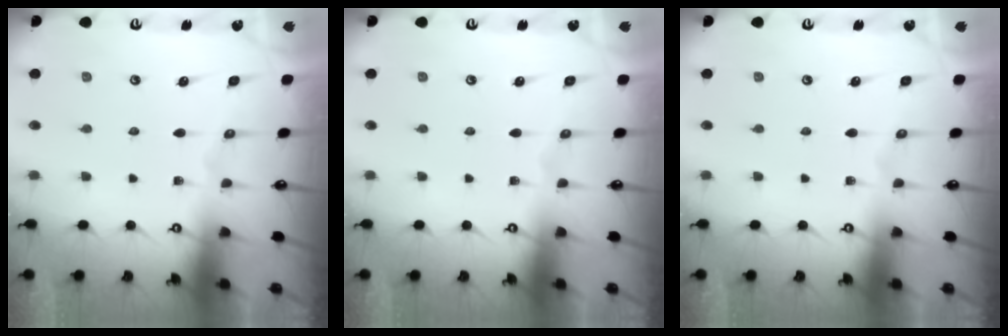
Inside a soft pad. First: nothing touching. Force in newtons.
{"total": 0.0}
{"total": 0.0}